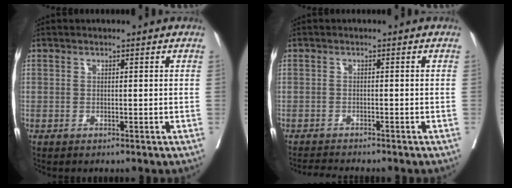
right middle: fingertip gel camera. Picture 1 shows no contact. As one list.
[{"total": 2.7, "force": [-2.6, -0.3, 0.5], "torque": [-0.009, -0.013, -0.042]}]